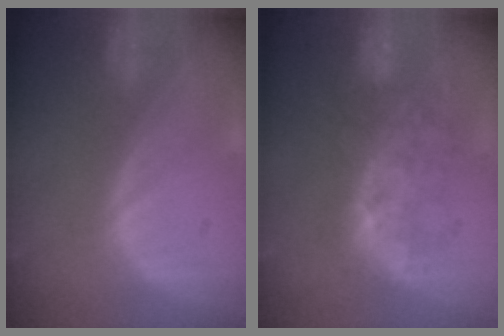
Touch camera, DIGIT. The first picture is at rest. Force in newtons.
{"total": 7.9, "press": 7.7, "slide": 1.4}